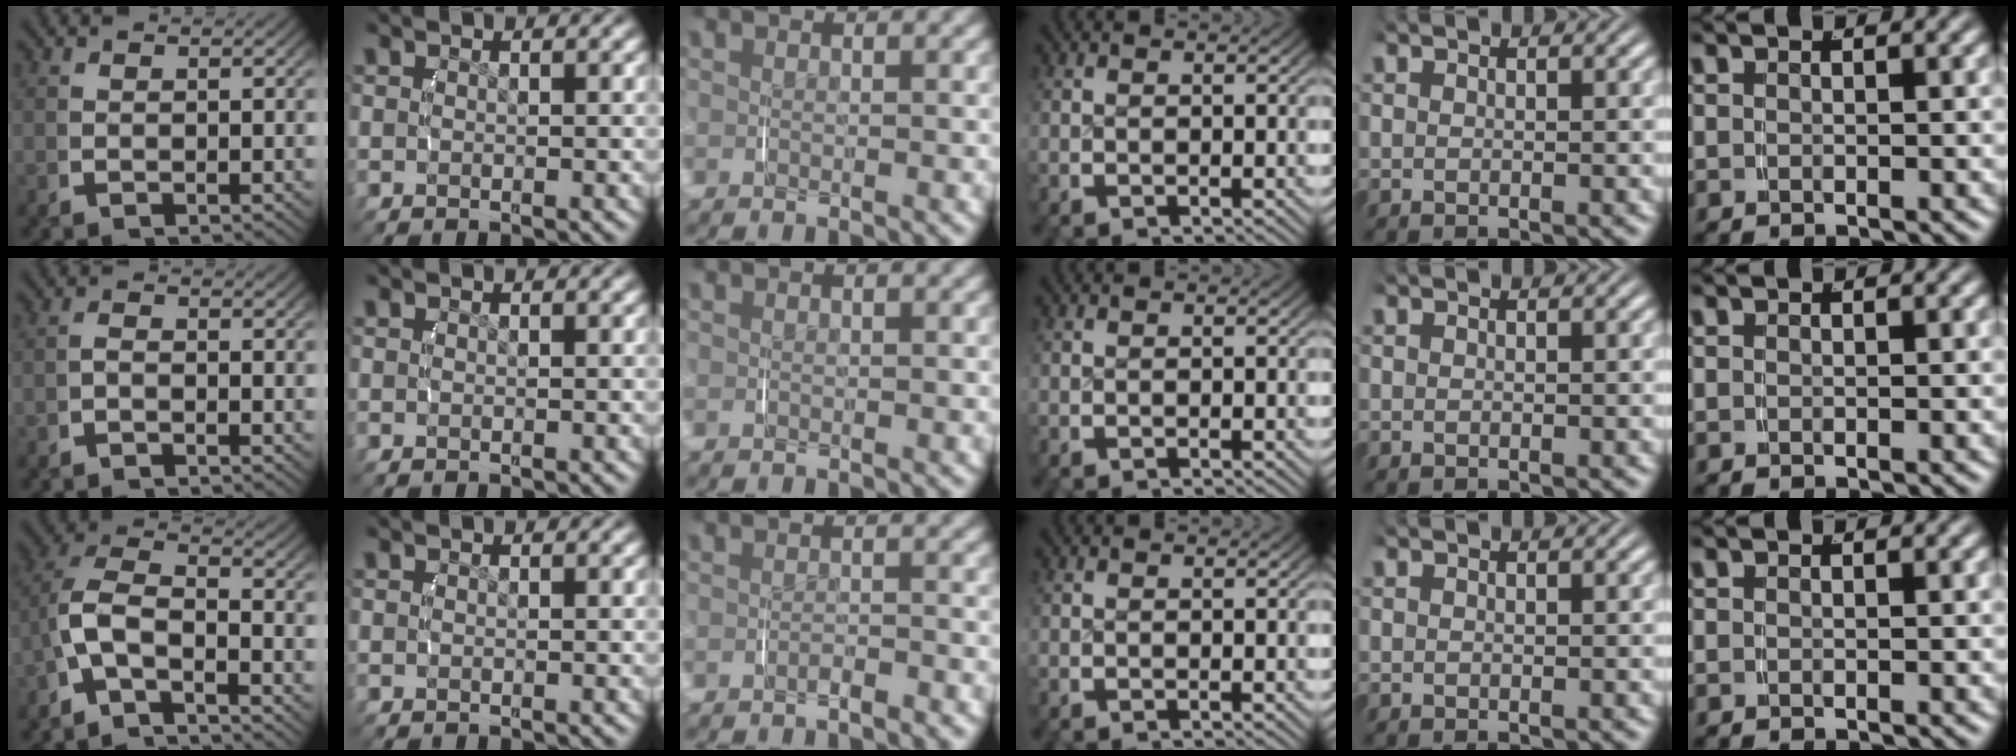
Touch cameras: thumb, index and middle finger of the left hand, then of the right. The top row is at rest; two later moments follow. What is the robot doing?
{"motion": "lift_and_place", "object": "camera"}